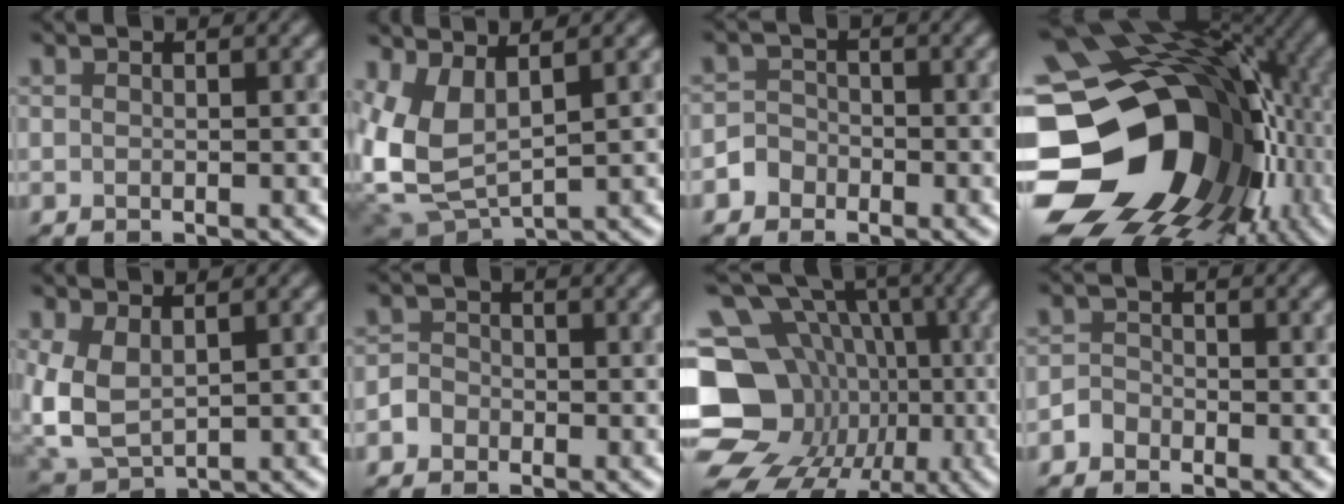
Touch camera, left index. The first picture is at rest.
{"total": 6.3, "force": [1.3, 2.8, 5.5], "torque": [-0.136, -0.004, 0.030]}
{"total": 1.9, "force": [-1.3, 1.4, 0.0], "torque": [0.016, 0.007, -0.033]}
{"total": 21.3, "force": [-3.7, 16.3, 13.2], "torque": [-0.233, -0.025, -0.045]}
{"total": 4.9, "force": [0.6, 3.0, 3.8], "torque": [-0.099, -0.004, 0.017]}
{"total": 1.5, "force": [-1.0, 1.1, 0.2], "torque": [0.004, 0.005, -0.026]}
{"total": 18.6, "force": [-5.4, 15.8, 8.2], "torque": [-0.159, -0.006, -0.098]}
{"total": 1.4, "force": [-1.2, 0.7, 0.0], "torque": [0.004, 0.007, -0.026]}